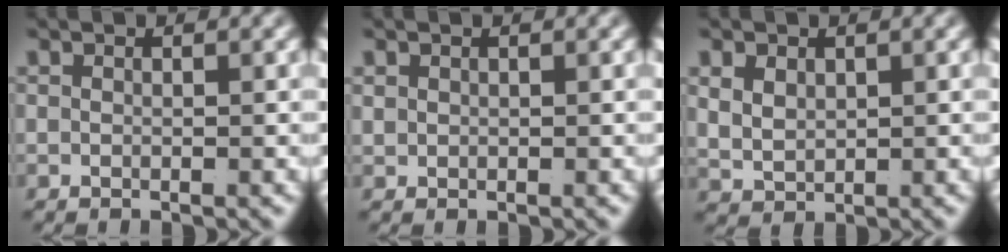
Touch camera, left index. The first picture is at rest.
{"total": 0.7, "force": [0.5, 0.4, 0.3], "torque": [-0.011, -0.005, 0.017]}
{"total": 3.3, "force": [0.8, 2.8, 1.6], "torque": [-0.048, -0.015, 0.029]}